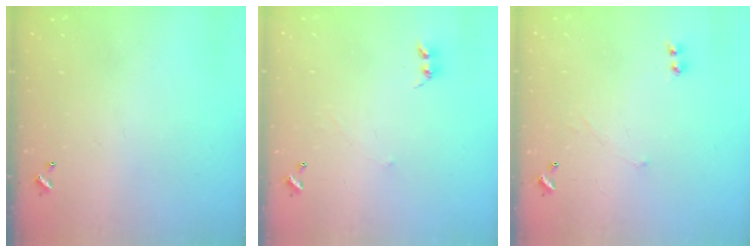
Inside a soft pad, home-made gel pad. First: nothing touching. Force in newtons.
{"total": 2.3, "press": 2.3, "slide": 0.3}
{"total": 2.4, "press": 2.3, "slide": 0.5}